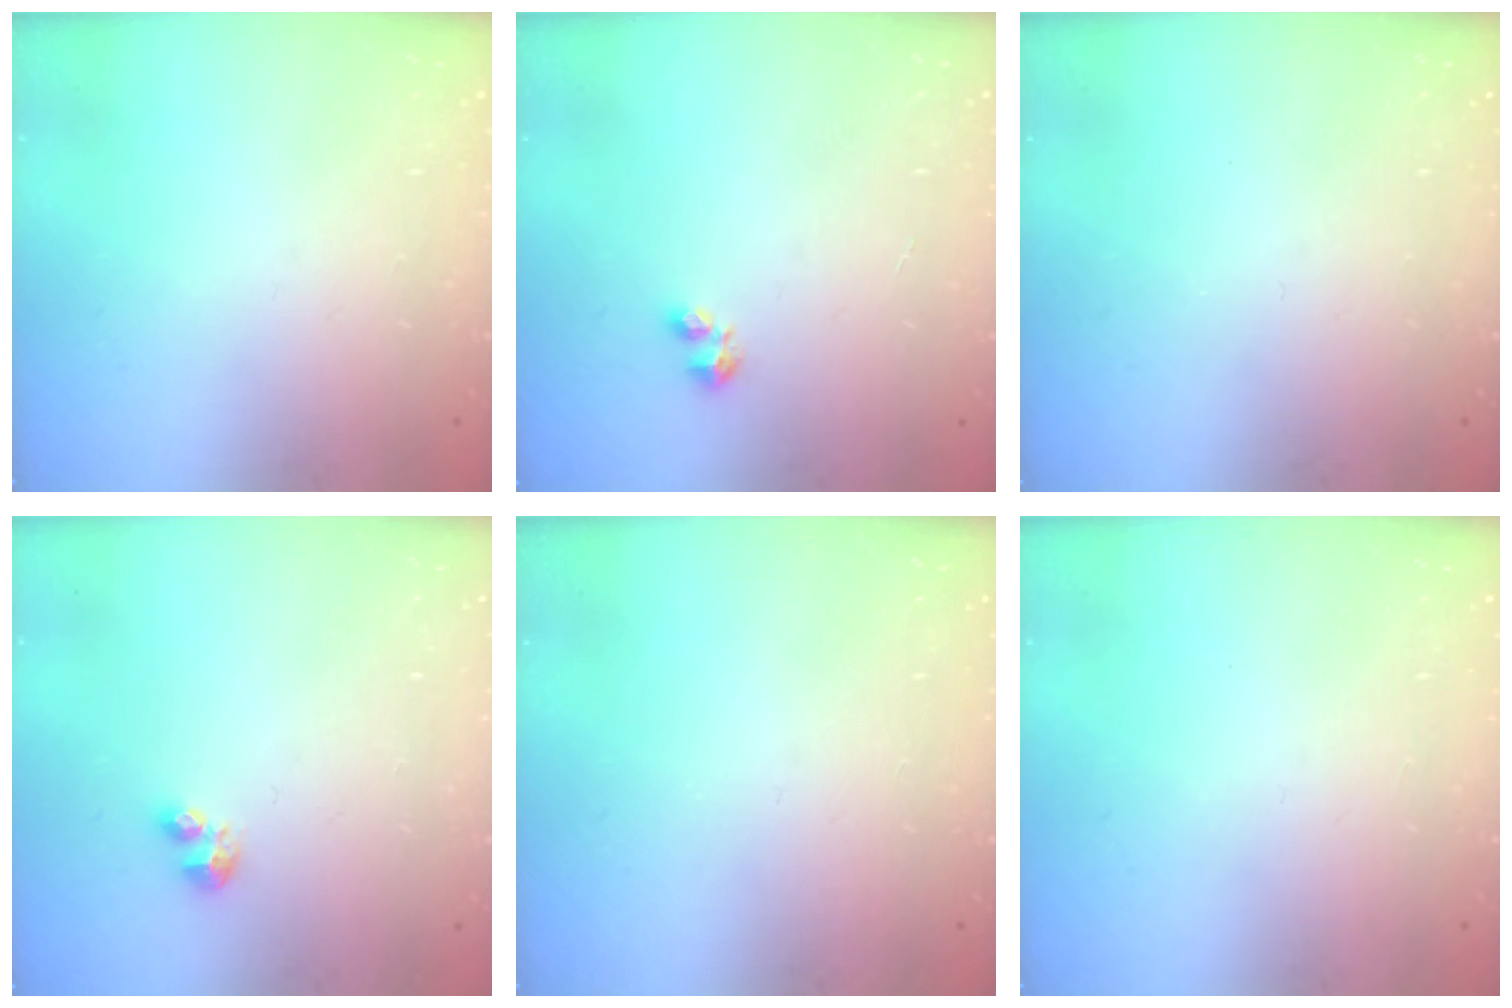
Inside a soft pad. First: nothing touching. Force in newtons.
{"total": 2.4, "press": 2.3, "slide": 0.6}
{"total": 0.0}
{"total": 2.3, "press": 2.2, "slide": 0.5}
{"total": 0.0}
{"total": 0.0}